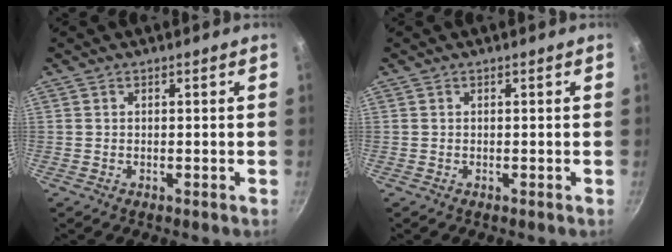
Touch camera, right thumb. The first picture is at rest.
{"total": 0.0}